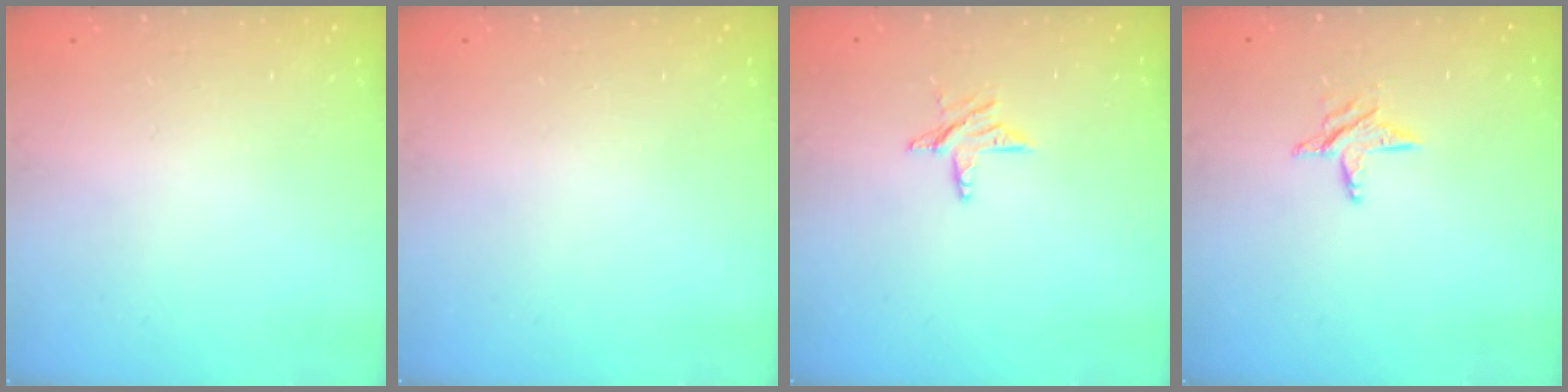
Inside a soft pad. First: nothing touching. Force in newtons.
{"total": 0.0}
{"total": 5.5, "press": 5.5, "slide": 0.5}
{"total": 5.4, "press": 5.4, "slide": 0.5}